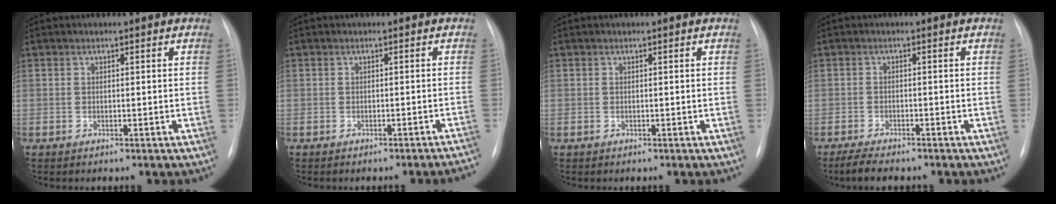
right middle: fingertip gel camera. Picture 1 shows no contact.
{"total": 4.5, "force": [-4.3, -0.8, 1.4], "torque": [-0.005, -0.004, -0.048]}
{"total": 0.0}
{"total": 5.1, "force": [-4.2, 1.1, 2.6], "torque": [-0.048, -0.013, -0.063]}